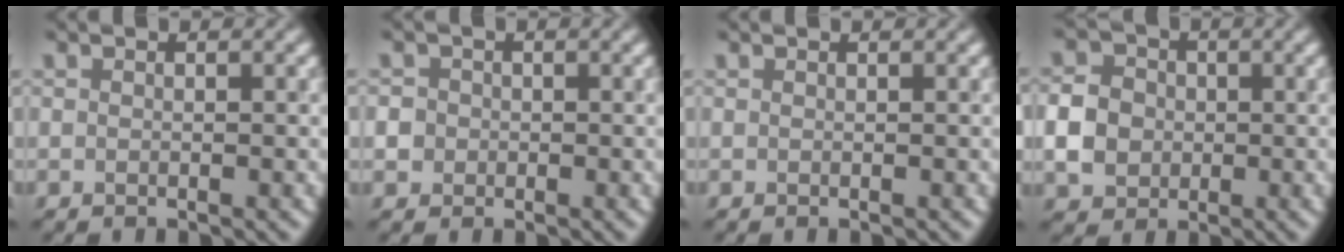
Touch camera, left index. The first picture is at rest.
{"total": 3.5, "force": [-0.1, 3.2, 1.2], "torque": [-0.007, 0.023, -0.030]}
{"total": 0.0}
{"total": 4.3, "force": [-0.7, 3.8, 2.0], "torque": [-0.043, 0.004, -0.018]}